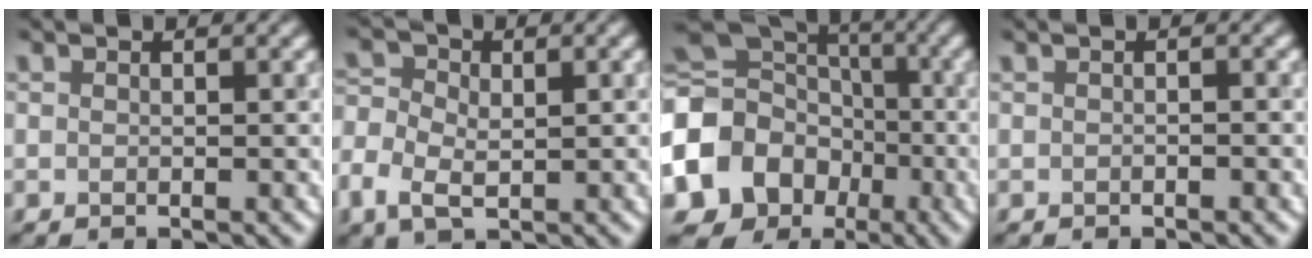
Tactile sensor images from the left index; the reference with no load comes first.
{"total": 4.6, "force": [-1.1, 3.2, 3.1], "torque": [-0.068, -0.002, -0.019]}
{"total": 15.8, "force": [-4.6, 13.5, 6.8], "torque": [-0.161, -0.014, -0.105]}
{"total": 0.6, "force": [-0.3, 0.1, 0.5], "torque": [-0.012, -0.003, -0.009]}